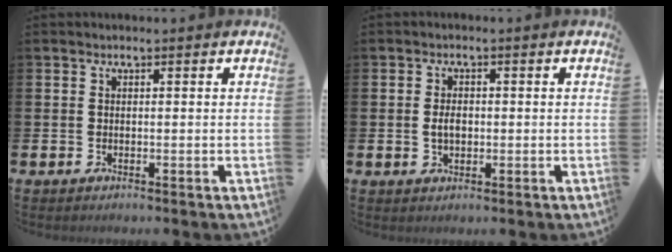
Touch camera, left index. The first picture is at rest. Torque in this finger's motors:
{"motor_torque": [0.14, 0.03, 0.06, 0.07]}